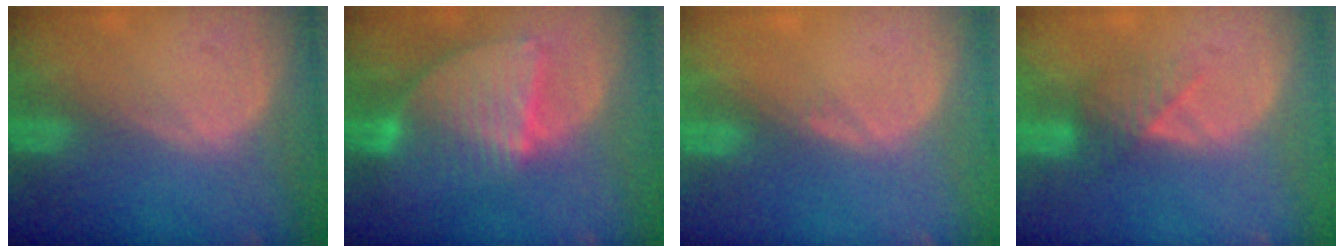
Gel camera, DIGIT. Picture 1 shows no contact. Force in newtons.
{"total": 8.4, "press": 7.5, "slide": 3.8}
{"total": 0.5, "press": 0.5, "slide": 0.2}
{"total": 3.8, "press": 3.4, "slide": 1.5}